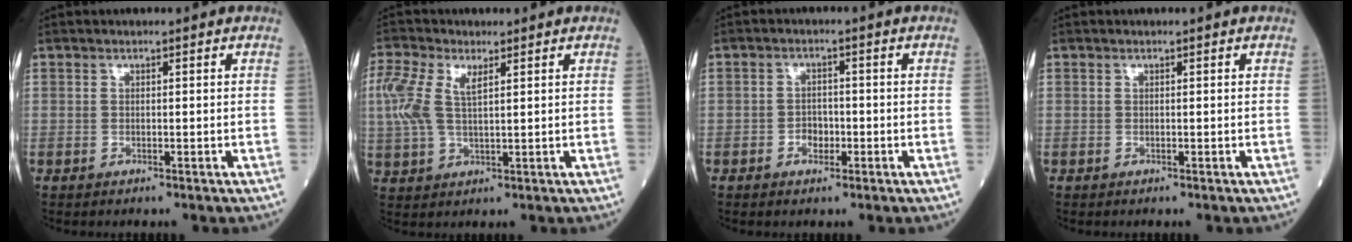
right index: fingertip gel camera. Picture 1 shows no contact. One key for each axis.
{"total": 7.8, "fx": 2.6, "fy": 3.2, "fz": 6.6, "tx": -0.176, "ty": 0.020, "tz": 0.055}
{"total": 2.4, "fx": -1.0, "fy": 1.7, "fz": 1.3, "tx": -0.010, "ty": 0.007, "tz": -0.015}
{"total": 0.0}